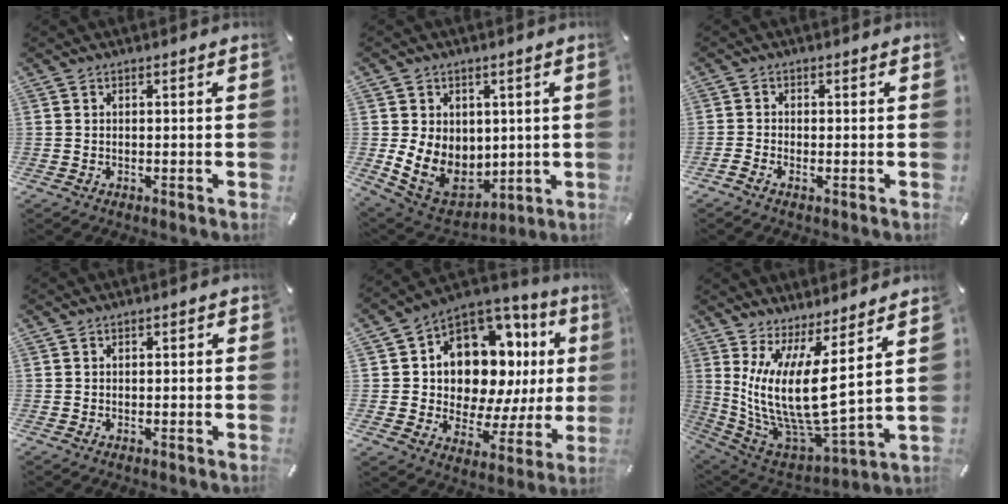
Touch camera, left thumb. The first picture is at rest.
{"total": 11.4, "force": [0.7, 10.0, 5.3], "torque": [-0.100, -0.019, 0.024]}
{"total": 1.4, "force": [-0.8, 0.7, 0.8], "torque": [-0.015, 0.004, -0.015]}
{"total": 0.8, "force": [-0.4, 0.6, 0.3], "torque": [-0.007, 0.004, -0.009]}
{"total": 13.8, "force": [5.6, 9.5, 8.2], "torque": [-0.120, -0.066, 0.095]}
{"total": 15.1, "force": [4.1, 4.4, 13.9], "torque": [-0.312, -0.075, 0.070]}